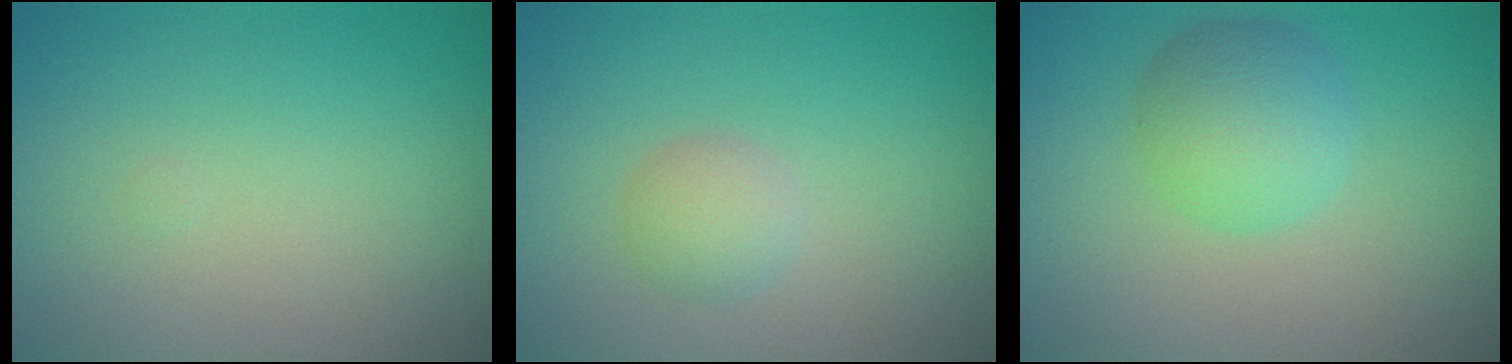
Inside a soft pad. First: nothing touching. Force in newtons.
{"total": 1.7, "press": 1.7, "slide": 0.2}
{"total": 3.7, "press": 3.7, "slide": 0.1}